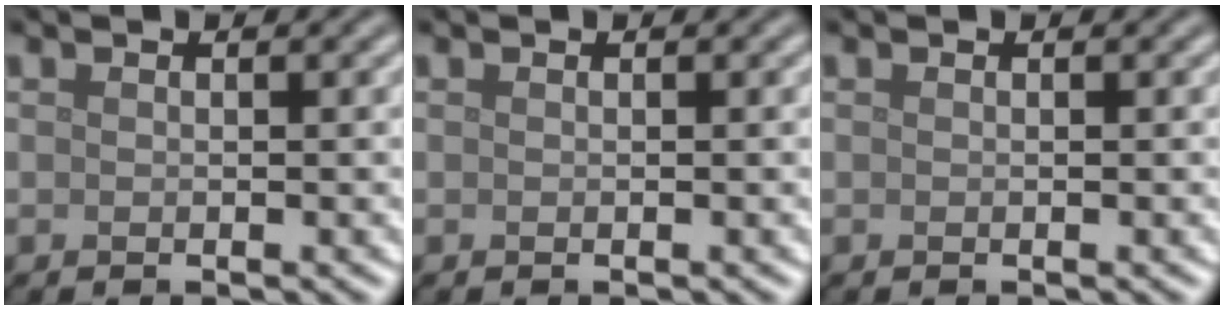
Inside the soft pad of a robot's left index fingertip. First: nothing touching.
{"total": 0.0}
{"total": 0.0}